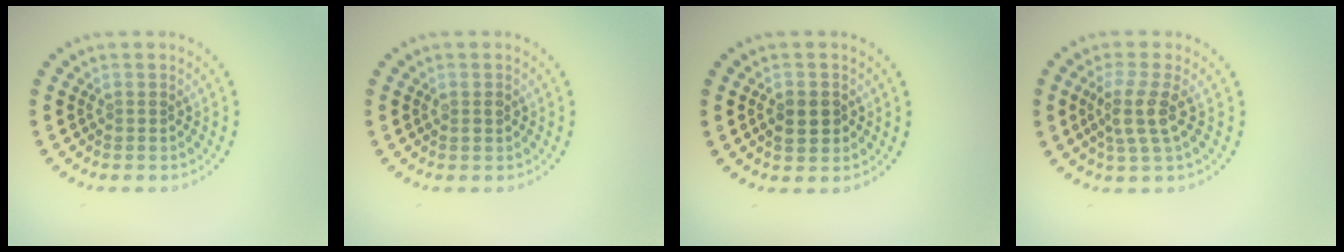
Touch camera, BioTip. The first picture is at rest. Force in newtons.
{"total": 0.8, "press": 0.8, "slide": 0.3}
{"total": 2.5, "press": 2.4, "slide": 0.4}
{"total": 3.0, "press": 2.3, "slide": 1.8}